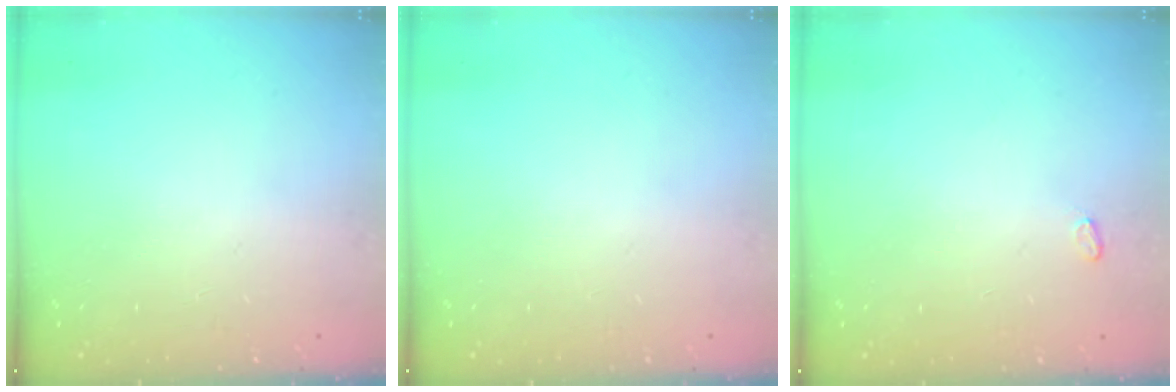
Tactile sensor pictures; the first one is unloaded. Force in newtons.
{"total": 0.0}
{"total": 2.8, "press": 2.8, "slide": 0.4}